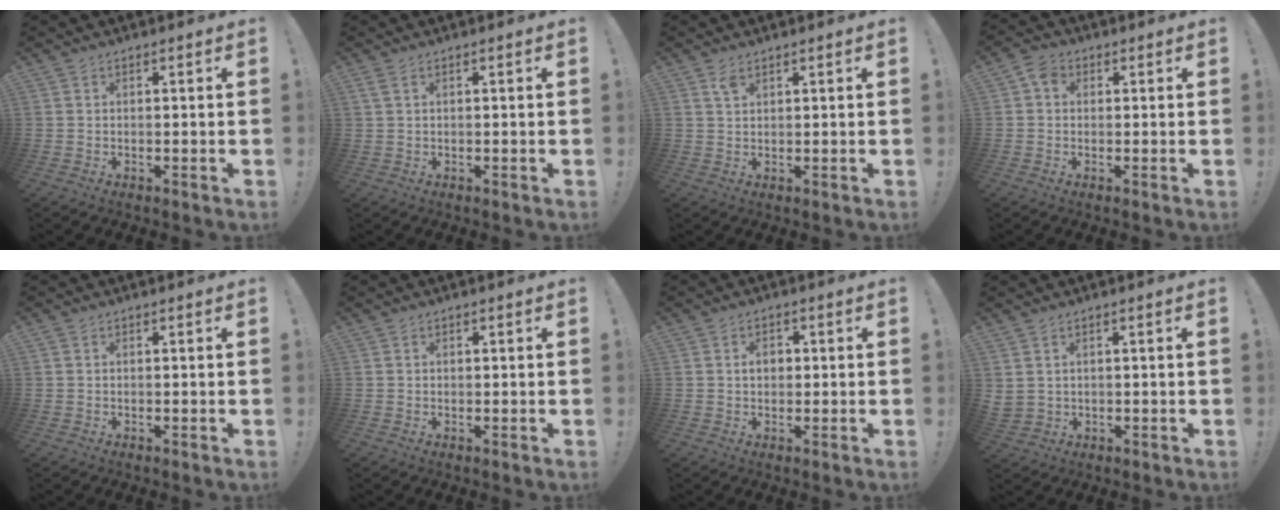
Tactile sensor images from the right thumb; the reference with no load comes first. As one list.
[{"total": 1.6, "force": [0.8, 0.4, 1.3], "torque": [-0.025, 0.001, 0.016]}, {"total": 2.6, "force": [1.5, 1.2, 1.8], "torque": [-0.030, -0.002, 0.026]}, {"total": 3.7, "force": [0.4, 2.8, 2.4], "torque": [-0.051, 0.011, 0.010]}, {"total": 0.0}, {"total": 0.7, "force": [-0.2, 0.6, 0.3], "torque": [-0.011, 0.006, -0.003]}, {"total": 3.4, "force": [0.1, 2.4, 2.3], "torque": [-0.039, 0.006, -0.002]}, {"total": 2.5, "force": [1.5, 1.8, 0.8], "torque": [-0.012, -0.007, 0.028]}]